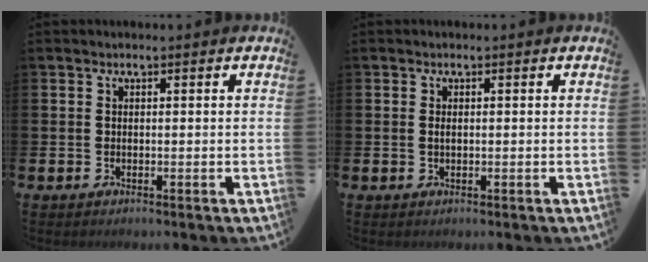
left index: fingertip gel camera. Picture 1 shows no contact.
{"total": 0.5, "force": [0.0, 0.2, 0.5], "torque": [-0.009, 0.000, -0.001]}